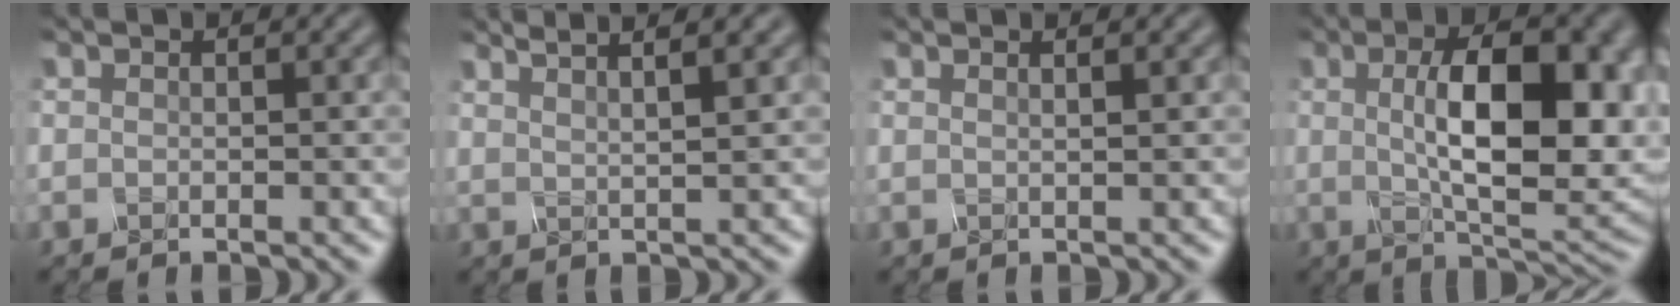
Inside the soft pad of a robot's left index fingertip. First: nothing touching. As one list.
[{"total": 5.4, "force": [3.7, 1.4, 3.7], "torque": [-0.029, 0.028, 0.023]}, {"total": 2.3, "force": [1.2, 1.0, 1.6], "torque": [0.003, 0.010, -0.012]}, {"total": 11.9, "force": [0.8, 4.9, 10.8], "torque": [-0.149, 0.000, 0.015]}]